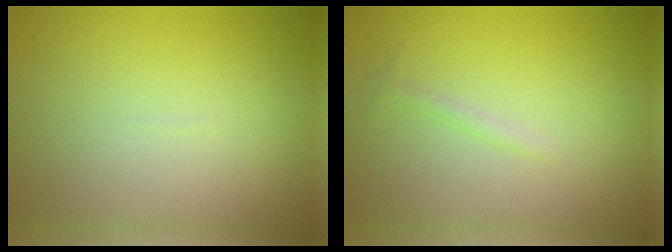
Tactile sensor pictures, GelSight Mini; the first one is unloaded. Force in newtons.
{"total": 0.6, "press": 0.6, "slide": 0.0}